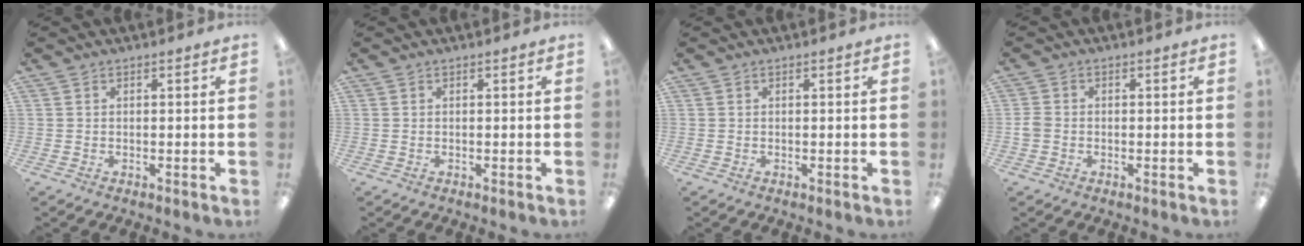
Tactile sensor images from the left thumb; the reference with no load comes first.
{"total": 0.0}
{"total": 0.0}
{"total": 2.3, "force": [-0.6, 2.0, 1.1], "torque": [-0.018, 0.005, -0.012]}